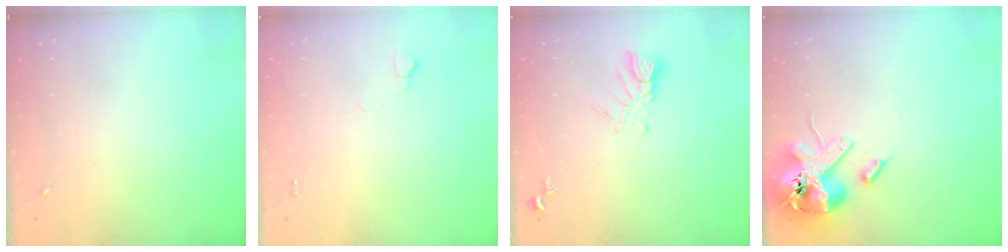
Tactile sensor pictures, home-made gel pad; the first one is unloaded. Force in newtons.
{"total": 4.9, "press": 4.8, "slide": 0.7}
{"total": 5.0, "press": 5.0, "slide": 0.3}
{"total": 16.8, "press": 16.5, "slide": 2.9}